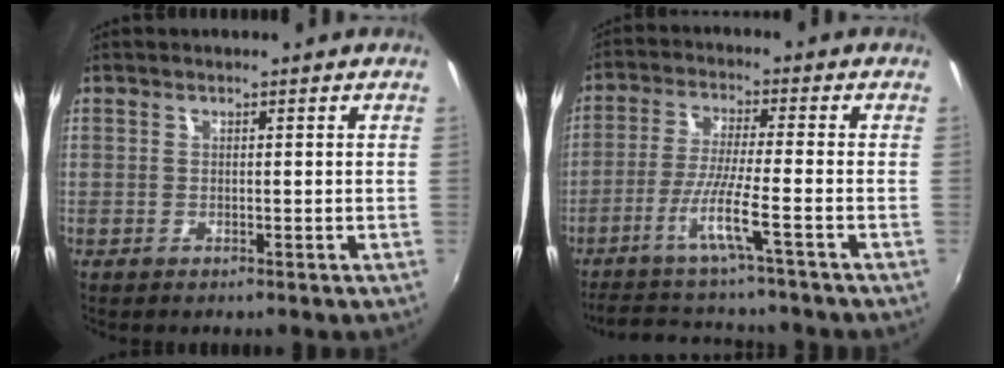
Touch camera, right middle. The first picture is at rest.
{"total": 10.4, "force": [-8.4, -0.9, 6.2], "torque": [-0.134, -0.020, -0.144]}